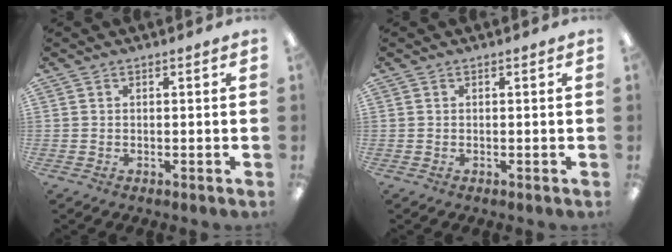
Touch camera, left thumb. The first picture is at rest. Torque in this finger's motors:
{"motor_torque": [0.00, 0.00, 0.13, -0.12, 0.00]}